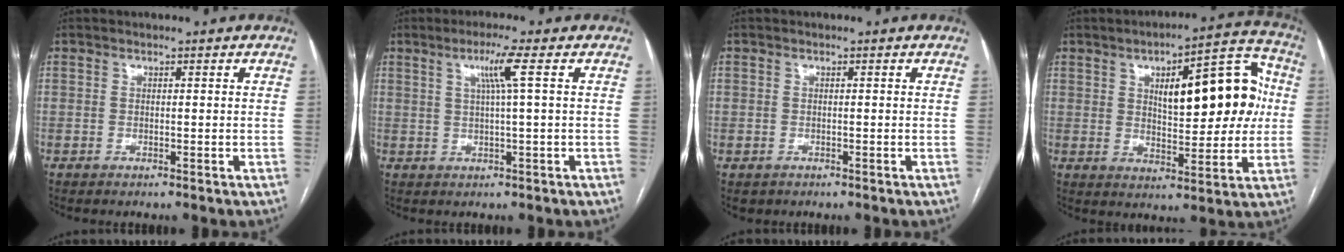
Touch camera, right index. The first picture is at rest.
{"total": 4.4, "force": [1.5, -1.0, 4.0], "torque": [-0.080, 0.003, 0.029]}
{"total": 1.6, "force": [-0.6, 1.5, 0.1], "torque": [-0.005, 0.005, -0.003]}
{"total": 16.4, "force": [3.0, 5.9, 15.0], "torque": [-0.196, 0.038, 0.049]}